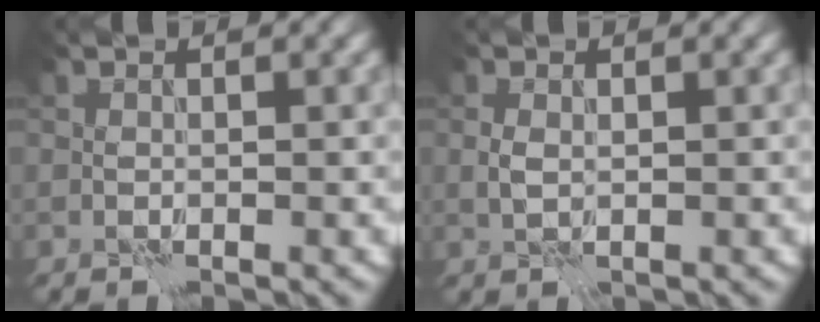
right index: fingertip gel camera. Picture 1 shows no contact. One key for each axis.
{"total": 1.1, "fx": 0.2, "fy": 0.7, "fz": 0.8, "tx": -0.020, "ty": 0.001, "tz": 0.005}